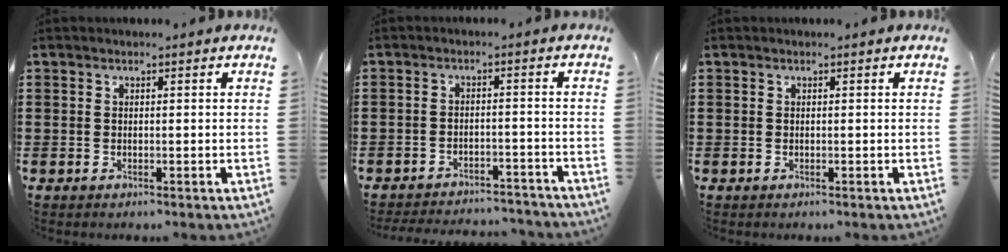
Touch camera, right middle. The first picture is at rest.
{"total": 3.4, "force": [-3.3, 0.2, 0.2], "torque": [-0.008, 0.001, -0.070]}
{"total": 0.0}